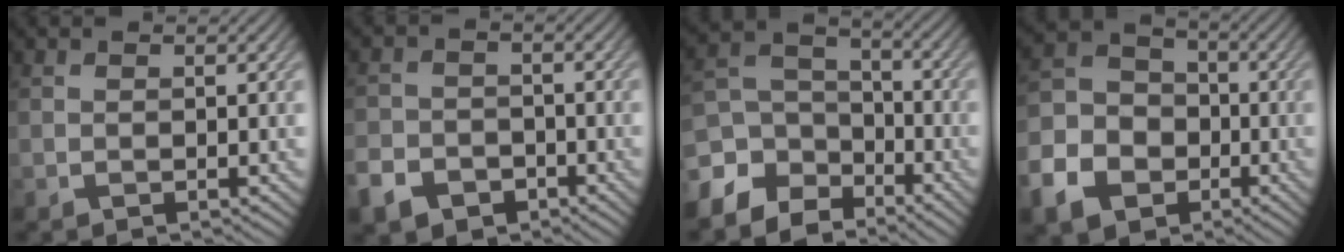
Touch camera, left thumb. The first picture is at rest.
{"total": 5.3, "force": [-3.3, 3.6, 1.9], "torque": [-0.048, -0.007, -0.068]}
{"total": 9.2, "force": [-6.0, 6.0, 3.5], "torque": [-0.106, -0.014, -0.122]}
{"total": 10.9, "force": [-4.7, 8.6, 4.8], "torque": [-0.146, -0.034, -0.104]}